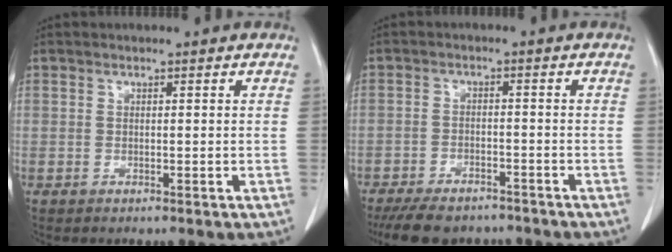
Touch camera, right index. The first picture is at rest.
{"total": 10.3, "force": [-8.6, 3.9, 3.9], "torque": [-0.063, -0.007, -0.124]}